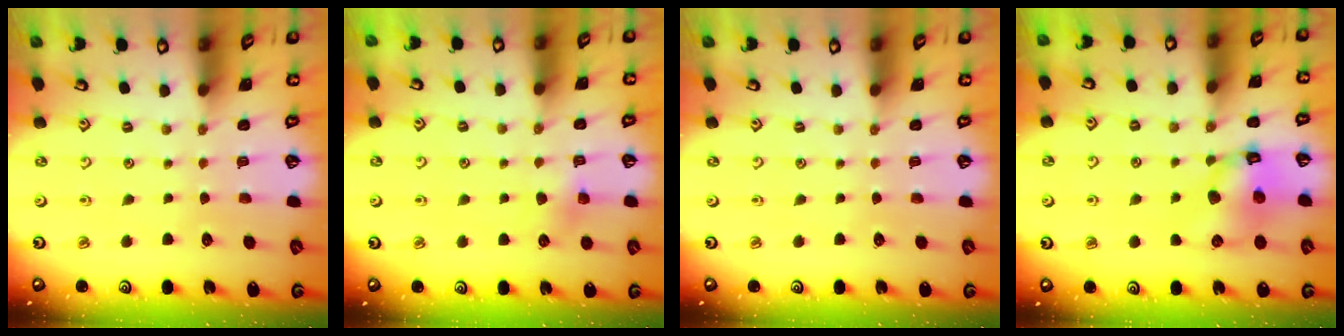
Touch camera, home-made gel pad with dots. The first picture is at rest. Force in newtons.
{"total": 4.4, "press": 4.3, "slide": 0.9}
{"total": 0.0}
{"total": 11.2, "press": 11.1, "slide": 1.5}